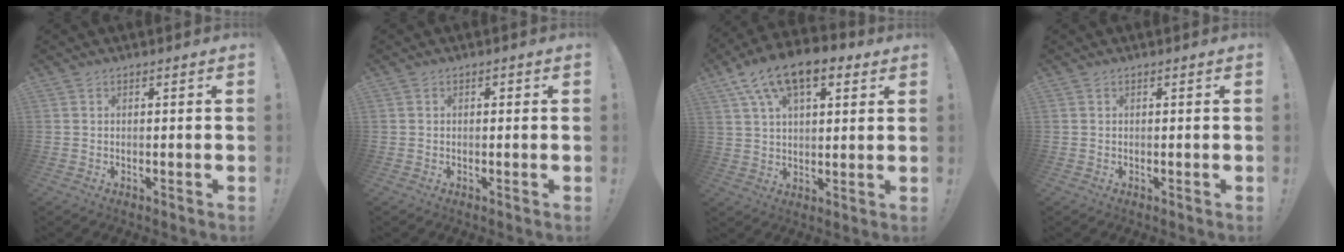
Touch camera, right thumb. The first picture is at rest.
{"total": 0.7, "force": [-0.2, 0.6, 0.3], "torque": [0.003, 0.001, -0.007]}
{"total": 14.9, "force": [8.3, 7.2, 10.0], "torque": [-0.162, -0.035, 0.148]}
{"total": 0.0}